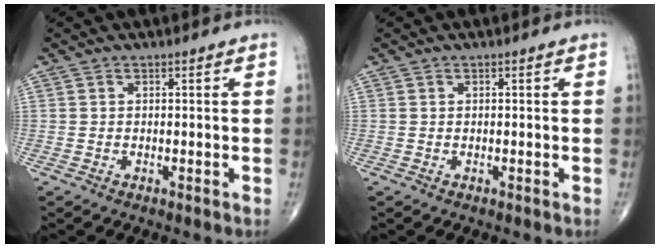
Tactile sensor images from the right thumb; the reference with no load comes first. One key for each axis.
{"total": 0.0}